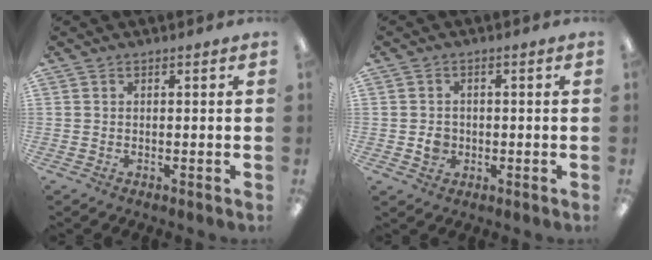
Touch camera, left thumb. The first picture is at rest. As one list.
[{"total": 3.2, "force": [-0.4, 2.9, 1.4], "torque": [-0.017, 0.001, -0.010]}]